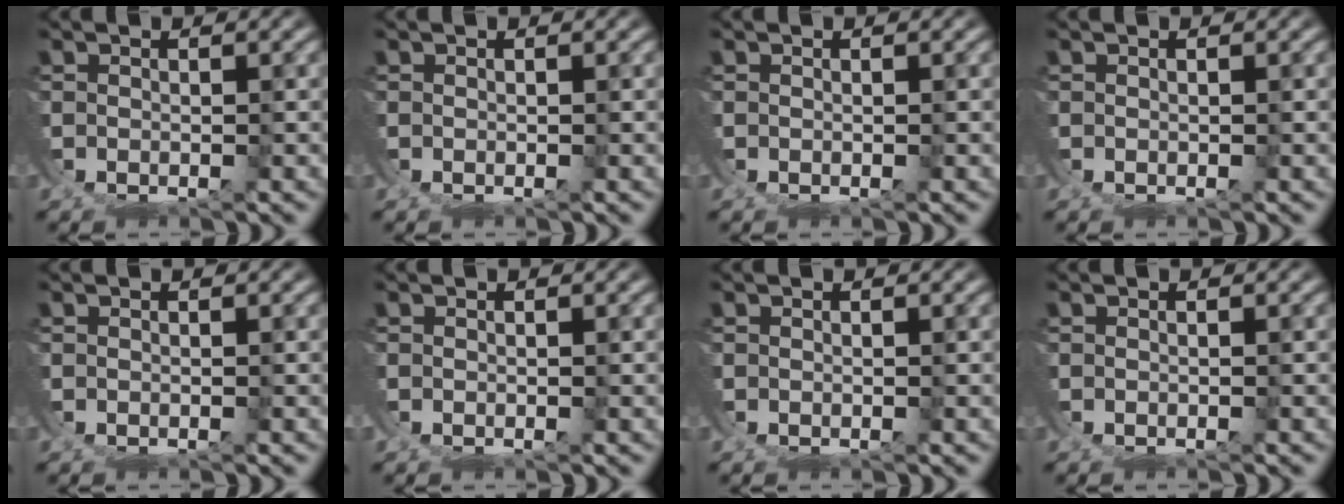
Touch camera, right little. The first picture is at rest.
{"total": 0.0}
{"total": 0.0}
{"total": 0.0}
{"total": 0.0}
{"total": 0.6, "force": [-0.2, 0.6, 0.1], "torque": [-0.010, -0.001, -0.004]}
{"total": 0.0}
{"total": 0.0}